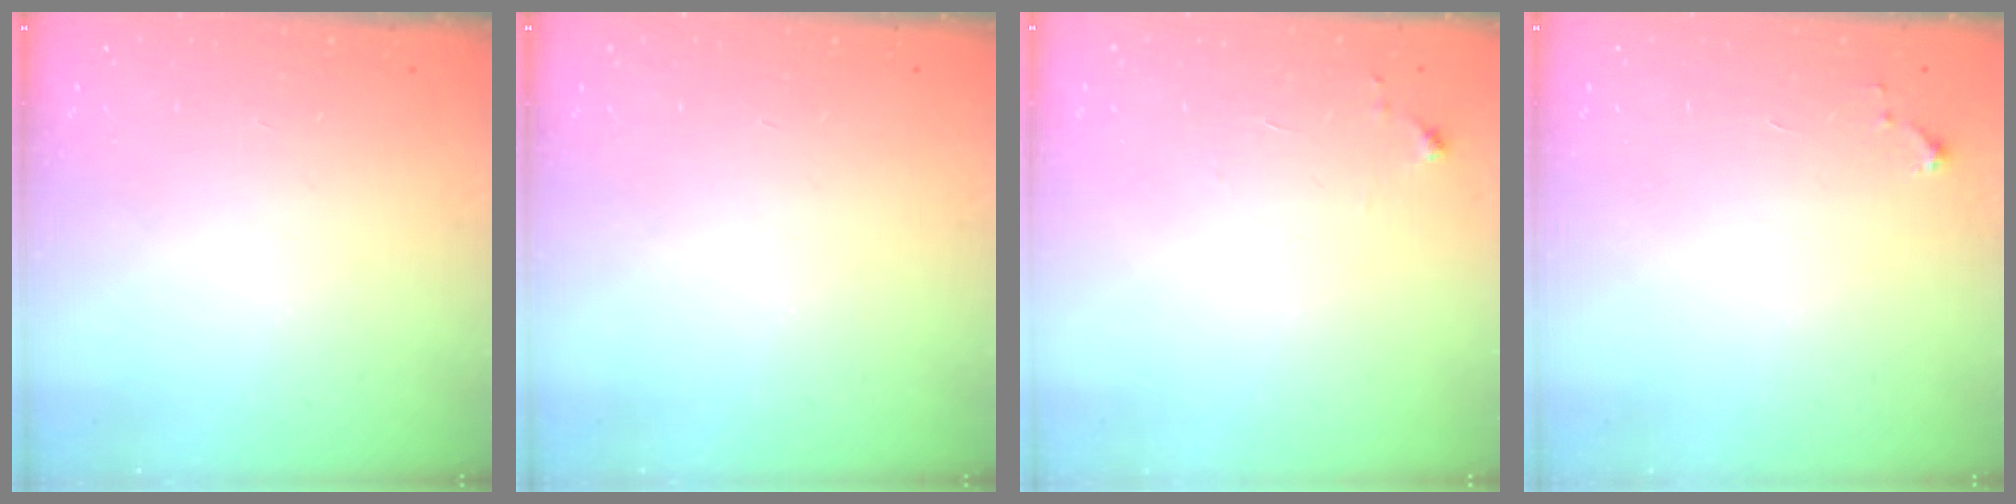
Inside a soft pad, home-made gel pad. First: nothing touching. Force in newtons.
{"total": 0.0}
{"total": 4.7, "press": 4.7, "slide": 0.6}
{"total": 3.5, "press": 3.5, "slide": 0.3}